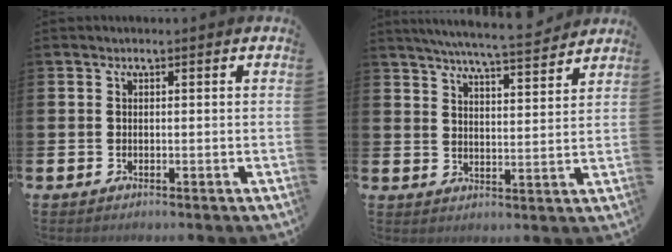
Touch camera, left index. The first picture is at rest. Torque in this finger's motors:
{"motor_torque": [0.95, -1.18, 0.26, 0.17]}